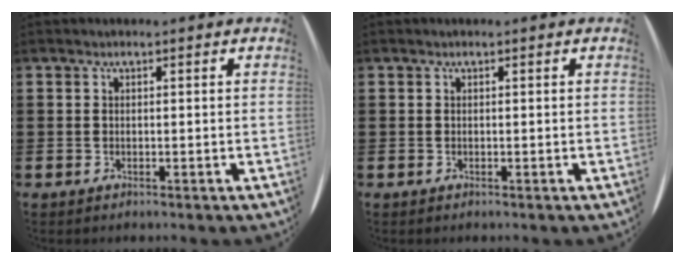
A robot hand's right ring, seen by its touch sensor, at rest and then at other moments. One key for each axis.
{"total": 0.0}